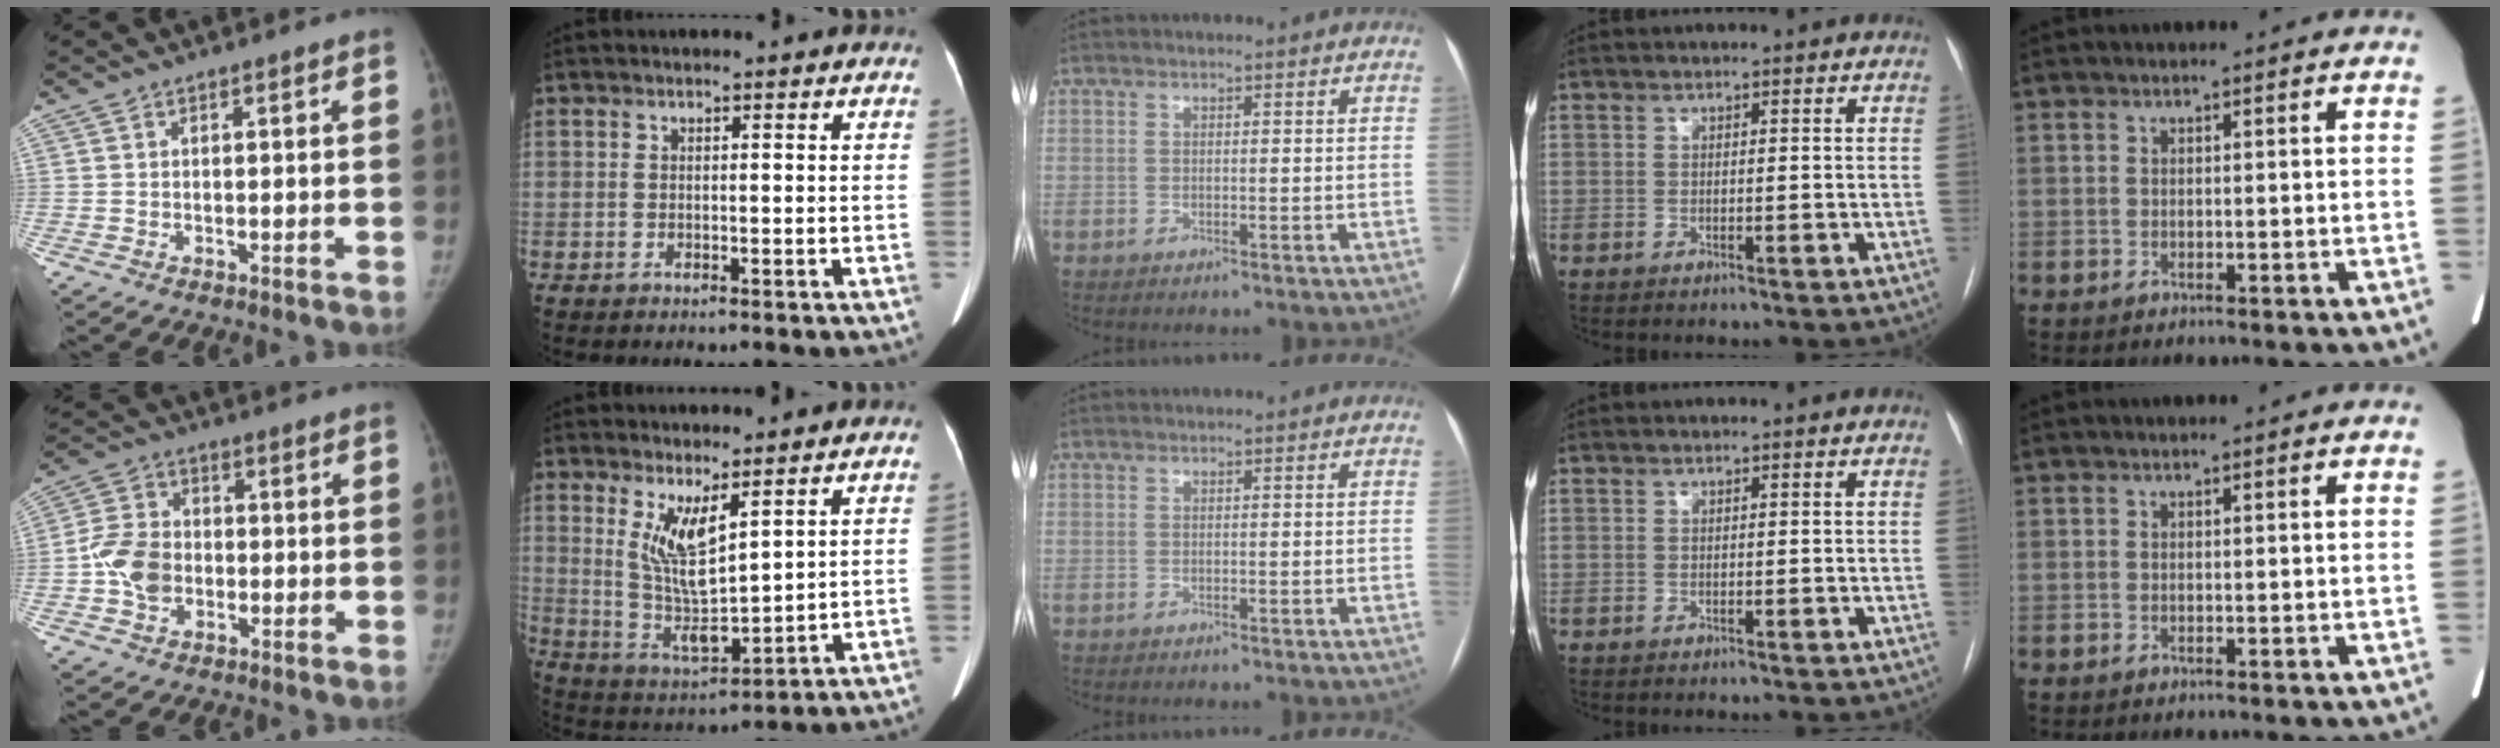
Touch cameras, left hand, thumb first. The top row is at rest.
{"thumb": {"total": 8.3, "force": [-1.5, 6.4, 5.1], "torque": [-0.083, 0.017, -0.037]}, "index": {"total": 8.4, "force": [3.5, 2.0, 7.4], "torque": [-0.147, -0.020, 0.080]}}